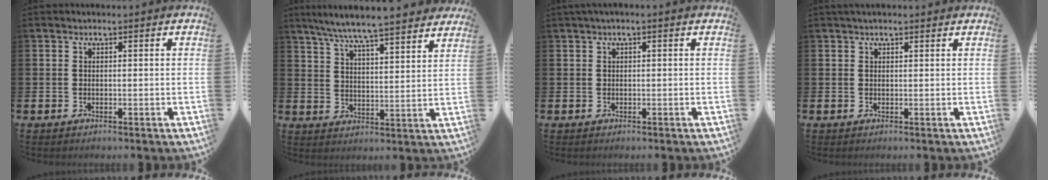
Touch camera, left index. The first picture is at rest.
{"total": 7.8, "force": [7.4, 0.1, 2.4], "torque": [-0.076, -0.041, 0.131]}
{"total": 0.7, "force": [0.1, 0.0, 0.7], "torque": [-0.018, 0.003, 0.003]}
{"total": 1.2, "force": [1.0, 0.3, 0.5], "torque": [-0.008, 0.003, 0.017]}